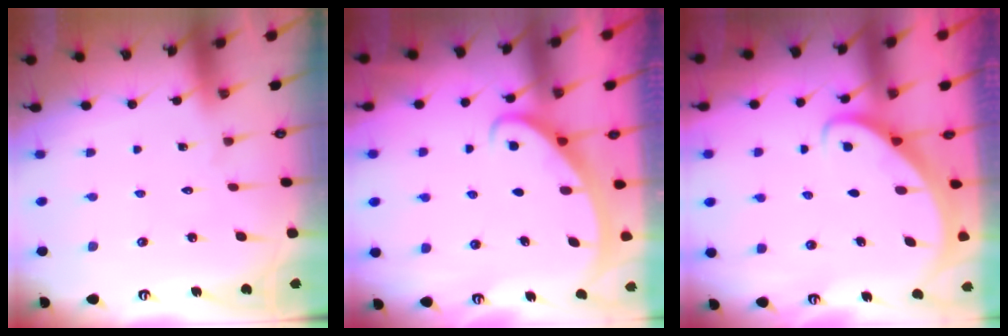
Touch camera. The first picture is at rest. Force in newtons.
{"total": 2.5, "press": 2.5, "slide": 0.5}
{"total": 2.7, "press": 2.7, "slide": 0.2}